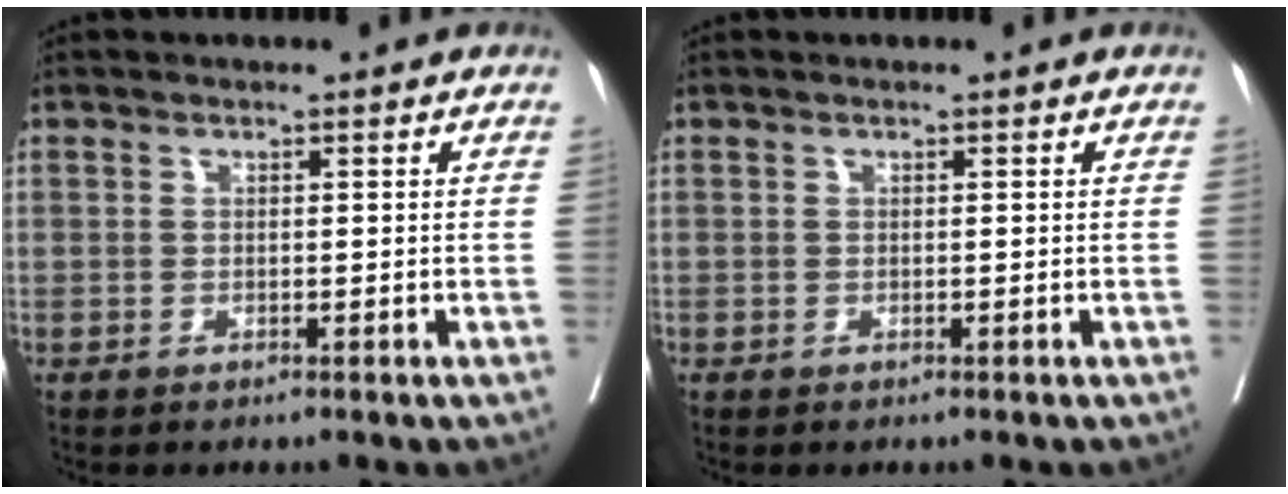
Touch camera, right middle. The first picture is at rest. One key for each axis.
{"total": 0.0}